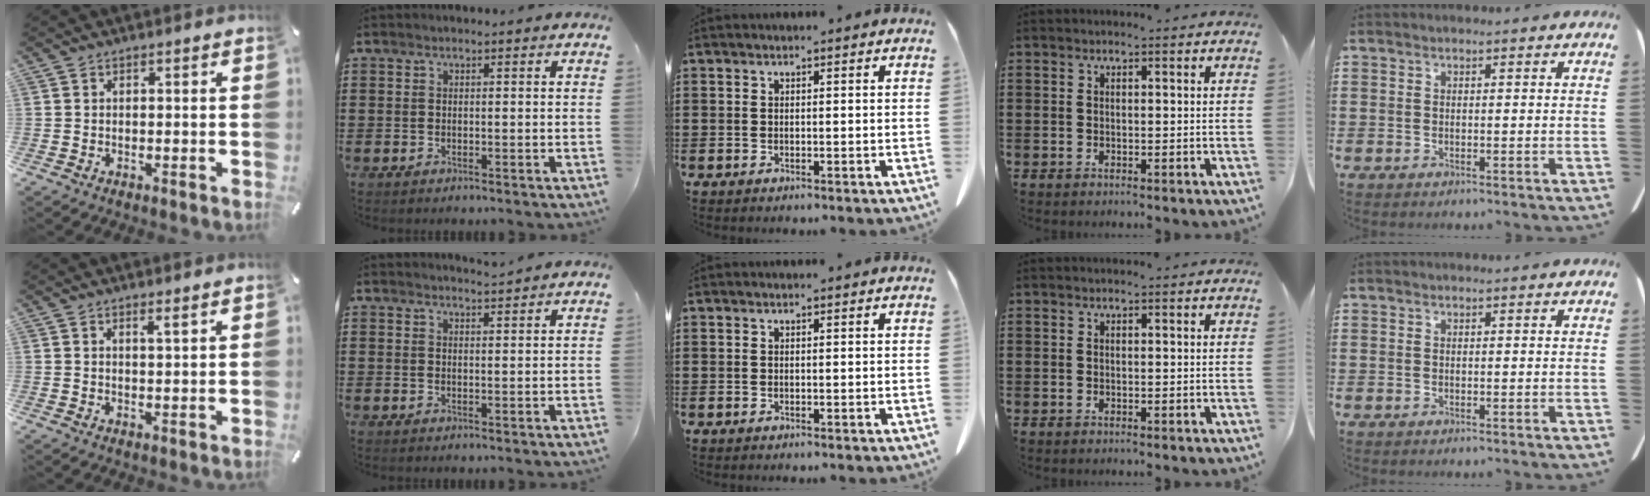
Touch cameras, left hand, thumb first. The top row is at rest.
{"thumb": {"total": 1.8, "force": [1.4, 0.1, 1.2], "torque": [-0.023, -0.001, 0.024]}, "index": {"total": 2.0, "force": [1.9, -0.1, 0.2], "torque": [-0.008, -0.002, 0.038]}}